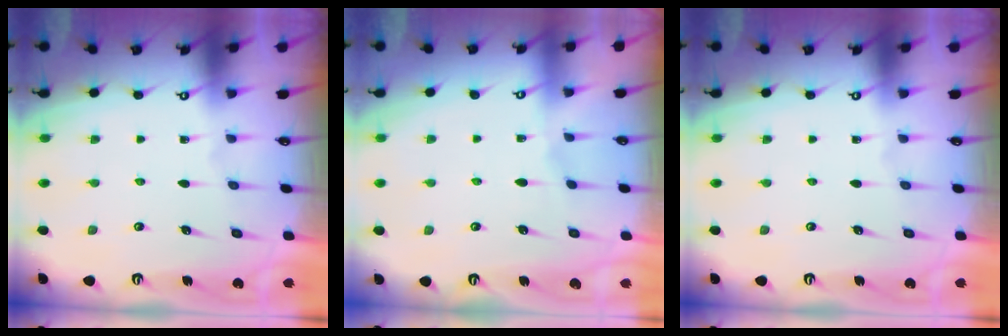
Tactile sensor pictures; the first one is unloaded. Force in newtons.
{"total": 2.4, "press": 2.4, "slide": 0.5}
{"total": 0.0}